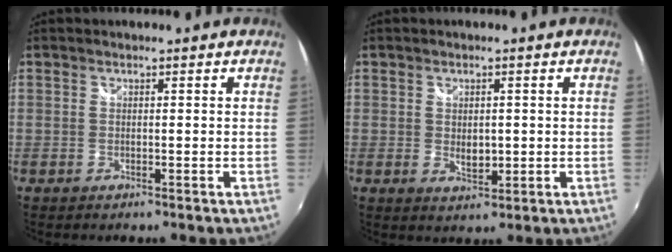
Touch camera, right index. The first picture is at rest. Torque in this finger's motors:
{"motor_torque": [0.04, 0.11, 0.13, 0.02]}